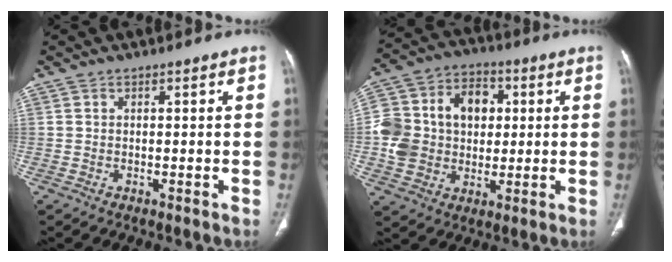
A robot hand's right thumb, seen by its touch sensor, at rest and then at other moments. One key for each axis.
{"total": 17.1, "fx": 1.4, "fy": 13.6, "fz": 10.3, "tx": -0.165, "ty": 0.029, "tz": 0.028}